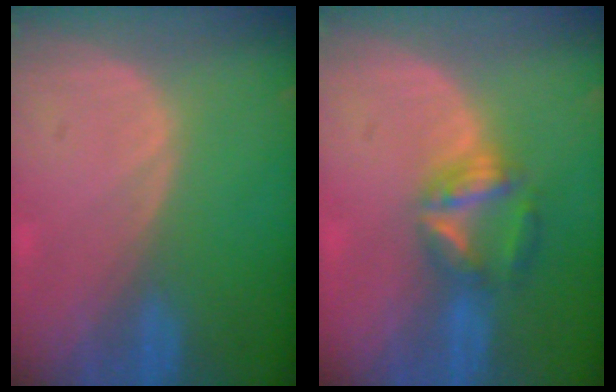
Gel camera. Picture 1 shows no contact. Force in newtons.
{"total": 5.7, "press": 5.4, "slide": 1.9}